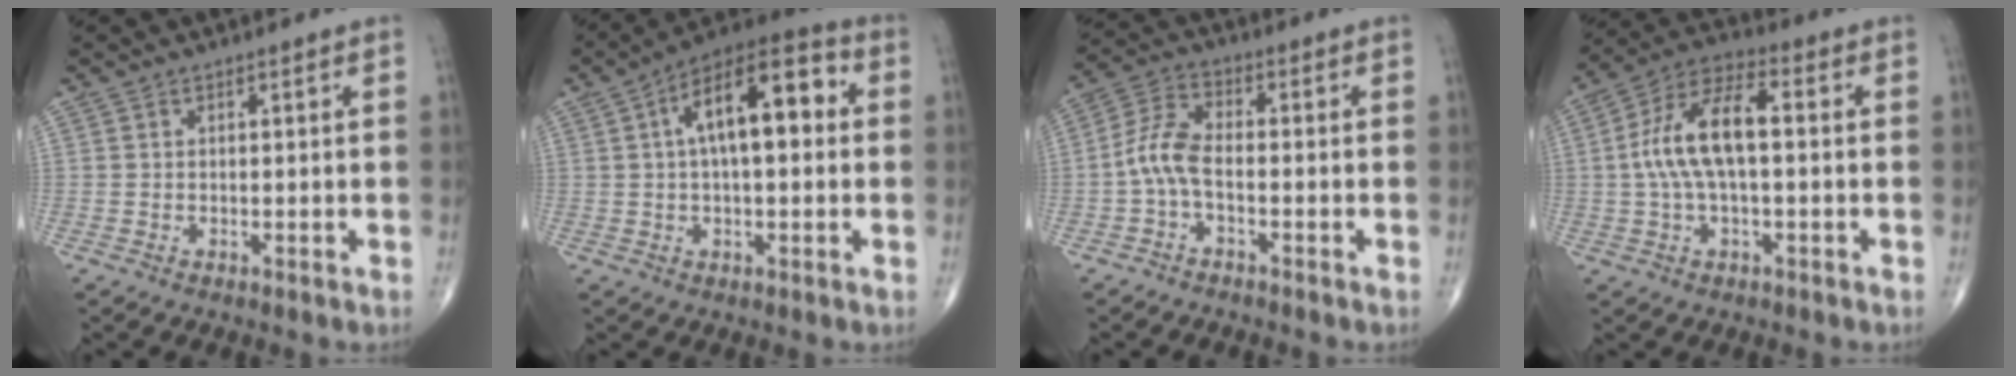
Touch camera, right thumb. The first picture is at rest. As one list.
[{"total": 15.6, "force": [2.9, 6.9, 13.7], "torque": [-0.205, 0.035, 0.037]}, {"total": 6.4, "force": [-1.7, 3.0, 5.4], "torque": [-0.118, 0.024, -0.042]}, {"total": 12.7, "force": [0.5, 5.7, 11.4], "torque": [-0.227, 0.039, 0.004]}]